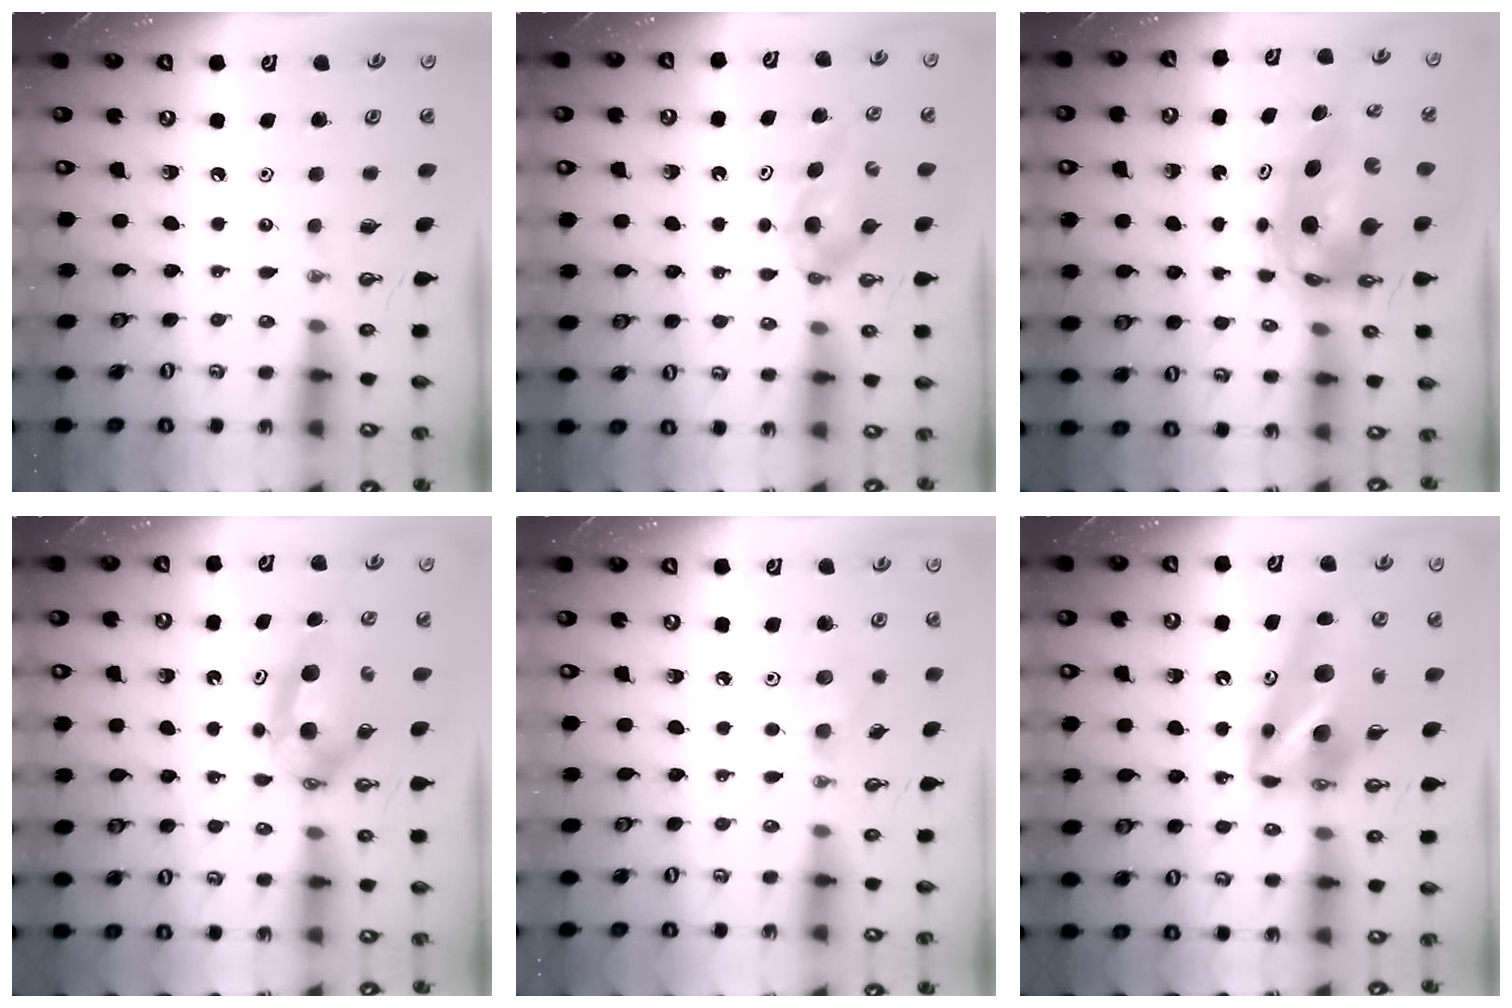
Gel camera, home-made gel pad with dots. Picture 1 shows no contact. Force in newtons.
{"total": 4.3, "press": 4.2, "slide": 0.8}
{"total": 7.5, "press": 7.5, "slide": 0.6}
{"total": 8.7, "press": 5.0, "slide": 7.1}
{"total": 7.6, "press": 5.5, "slide": 5.2}
{"total": 13.9, "press": 13.3, "slide": 4.0}